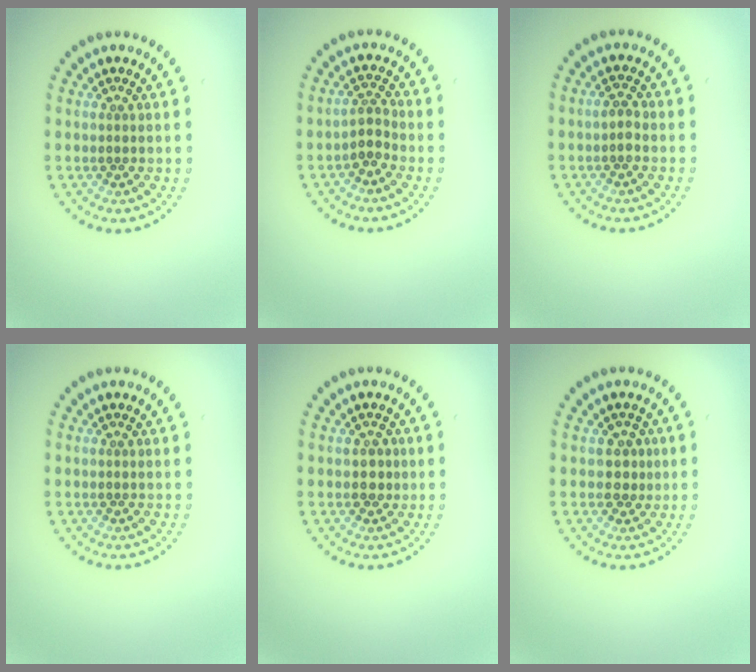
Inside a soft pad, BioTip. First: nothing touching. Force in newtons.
{"total": 1.8, "press": 1.3, "slide": 1.2}
{"total": 1.2, "press": 1.2, "slide": 0.0}
{"total": 0.0}
{"total": 1.5, "press": 1.3, "slide": 0.6}
{"total": 1.6, "press": 1.3, "slide": 1.0}